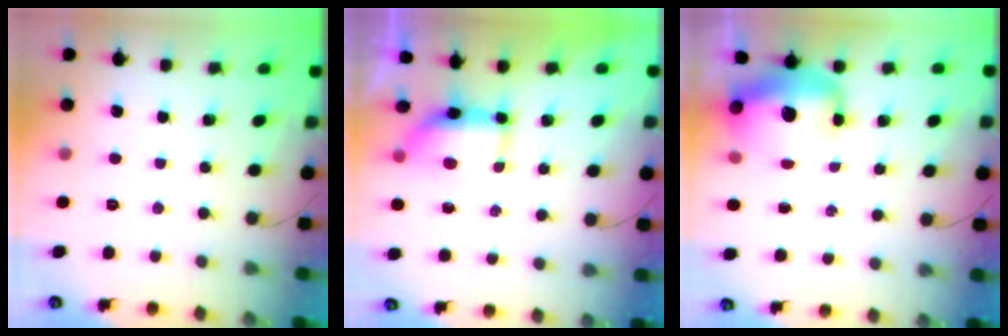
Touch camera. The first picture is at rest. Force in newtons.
{"total": 8.8, "press": 7.8, "slide": 3.9}
{"total": 13.4, "press": 13.1, "slide": 3.2}